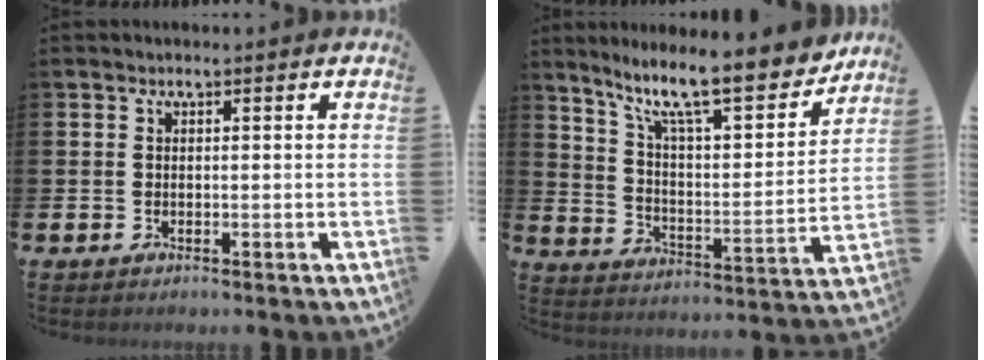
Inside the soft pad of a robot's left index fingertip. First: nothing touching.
{"total": 12.8, "force": [10.5, 2.6, 6.8], "torque": [-0.143, -0.072, 0.175]}